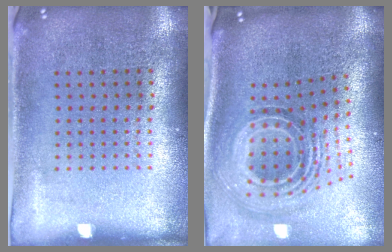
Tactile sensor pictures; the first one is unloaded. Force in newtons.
{"total": 2.3, "press": 1.5, "slide": 1.7}